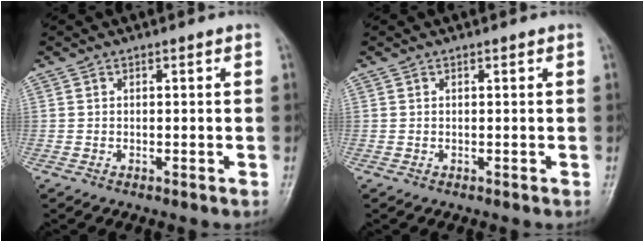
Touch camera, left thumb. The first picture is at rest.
{"total": 0.0}